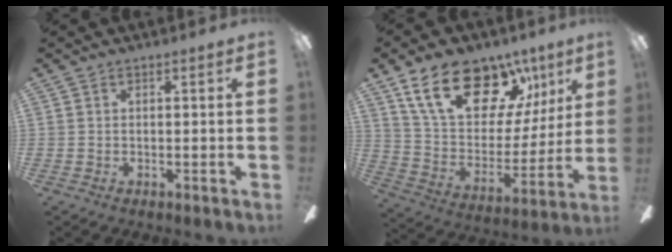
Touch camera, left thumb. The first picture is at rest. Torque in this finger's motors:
{"motor_torque": [1.84, 1.54, 1.48, -1.29, 0.19]}